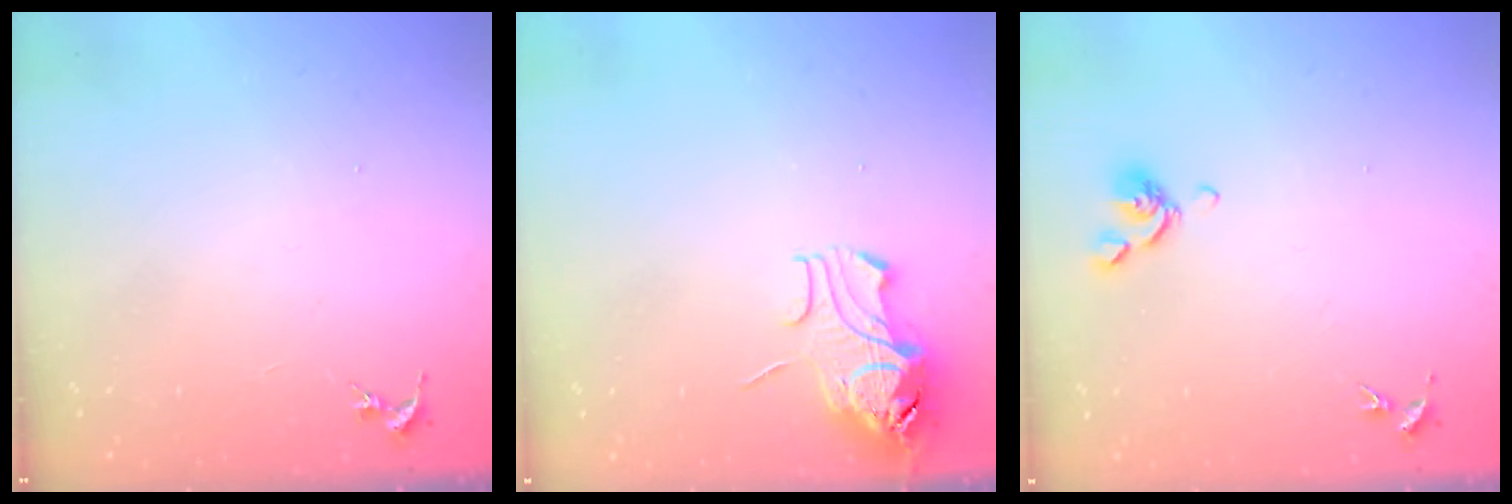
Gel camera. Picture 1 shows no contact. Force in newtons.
{"total": 10.2, "press": 10.2, "slide": 1.2}
{"total": 6.8, "press": 6.7, "slide": 0.9}